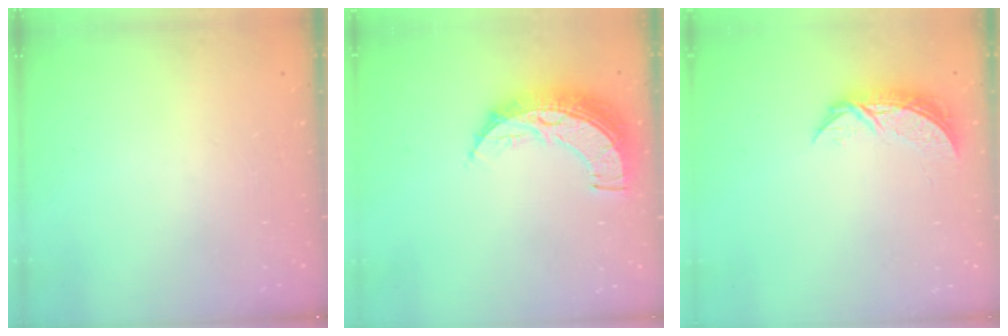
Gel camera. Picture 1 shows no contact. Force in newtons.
{"total": 12.2, "press": 12.2, "slide": 0.9}
{"total": 7.1, "press": 7.1, "slide": 0.5}